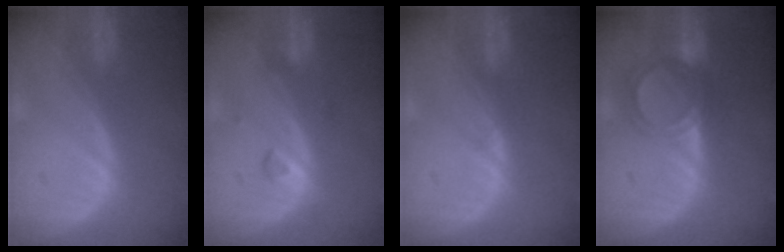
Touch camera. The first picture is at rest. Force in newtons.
{"total": 2.1, "press": 2.1, "slide": 0.1}
{"total": 0.6, "press": 0.6, "slide": 0.1}
{"total": 6.0, "press": 5.4, "slide": 2.6}